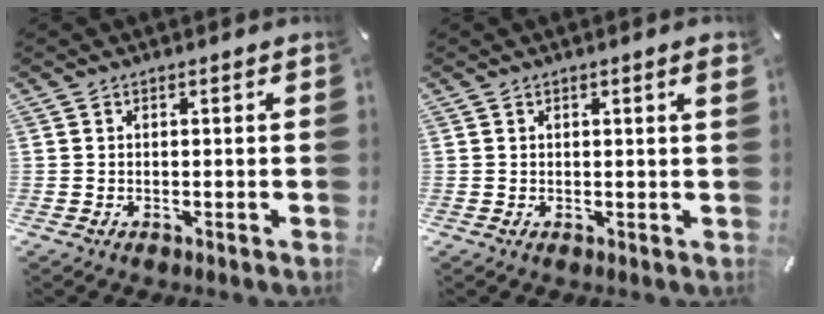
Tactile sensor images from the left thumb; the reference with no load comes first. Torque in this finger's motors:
{"motor_torque": [0.22, -0.23, -0.06, 0.18, -0.07]}